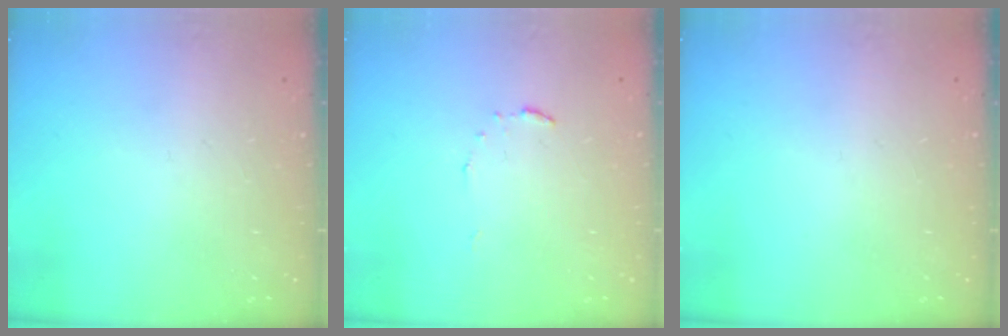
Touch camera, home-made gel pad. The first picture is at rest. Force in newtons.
{"total": 3.8, "press": 3.8, "slide": 0.3}
{"total": 0.0}